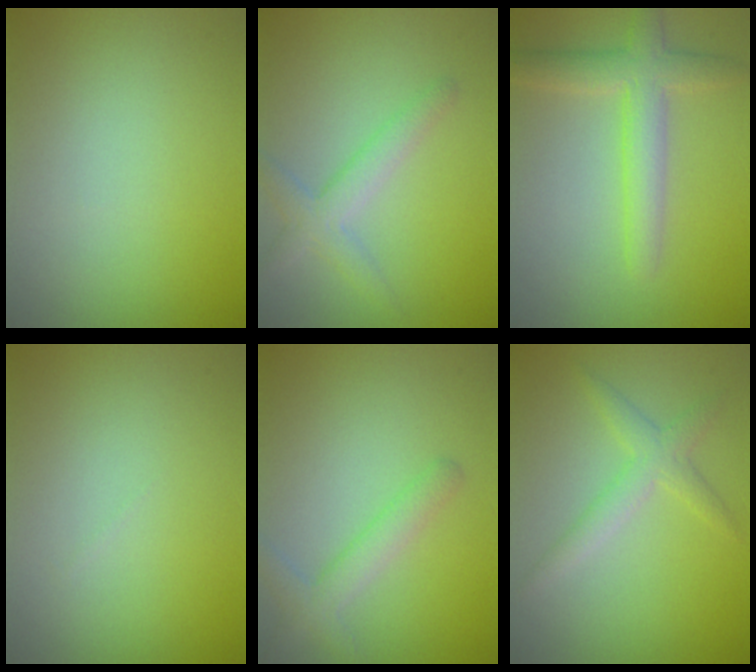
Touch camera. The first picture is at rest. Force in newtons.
{"total": 2.7, "press": 2.7, "slide": 0.1}
{"total": 3.9, "press": 3.9, "slide": 0.2}
{"total": 0.0}
{"total": 2.5, "press": 2.5, "slide": 0.1}
{"total": 2.4, "press": 2.4, "slide": 0.2}